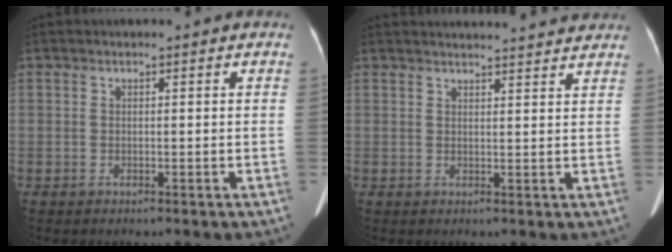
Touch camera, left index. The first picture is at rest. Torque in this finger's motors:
{"motor_torque": [-0.35, -1.41, 0.11, 0.02]}